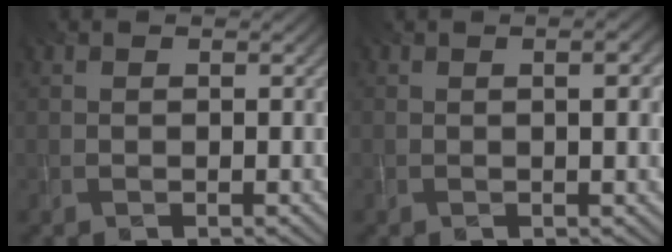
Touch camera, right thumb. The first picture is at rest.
{"total": 2.3, "force": [0.4, 0.4, 2.3], "torque": [-0.032, 0.006, 0.004]}